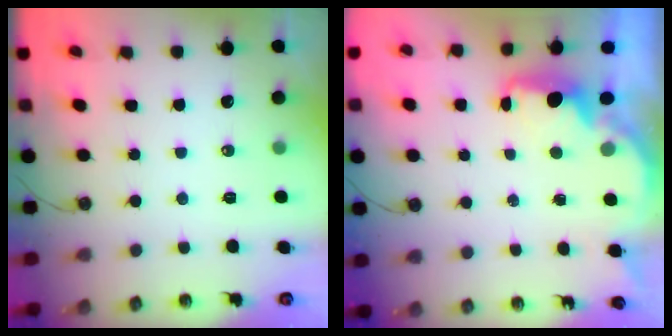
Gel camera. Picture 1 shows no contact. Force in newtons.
{"total": 2.4, "press": 2.3, "slide": 0.8}